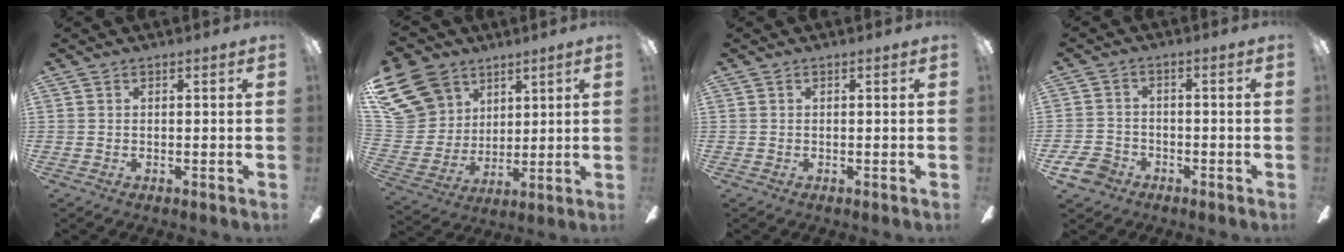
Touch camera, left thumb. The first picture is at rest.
{"total": 16.9, "force": [9.9, 12.5, 5.6], "torque": [-0.148, -0.044, 0.200]}
{"total": 0.0}
{"total": 6.4, "force": [-4.1, 4.3, 2.3], "torque": [-0.062, 0.023, -0.082]}